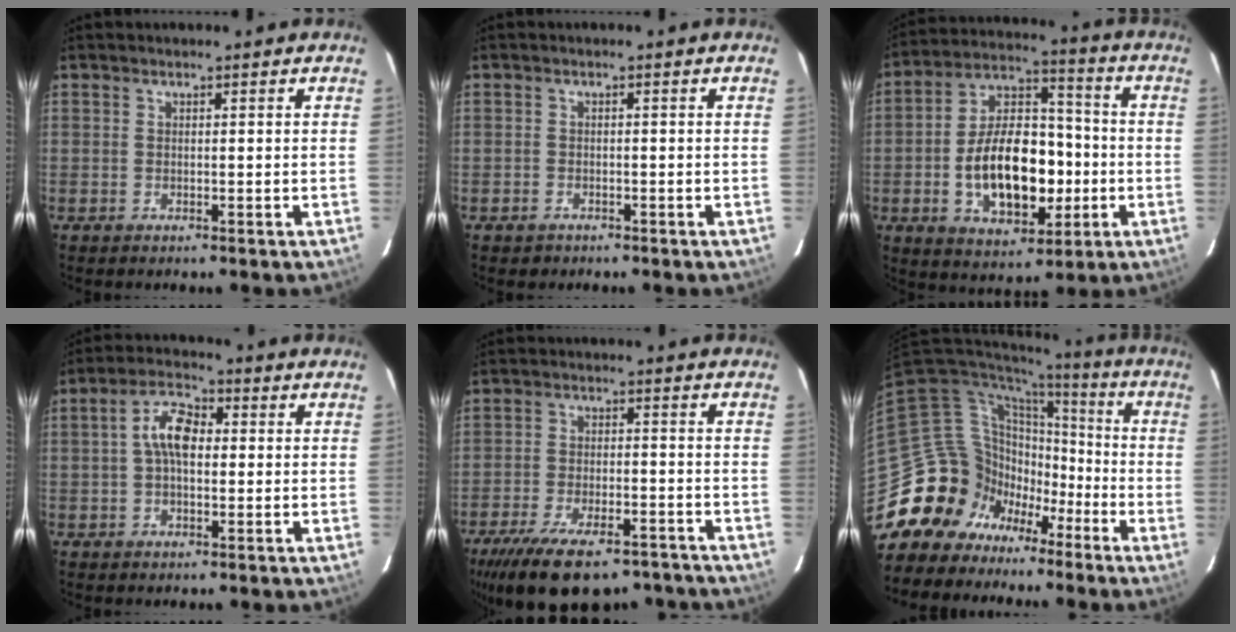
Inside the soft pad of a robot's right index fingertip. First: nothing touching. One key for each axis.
{"total": 1.6, "fx": -1.0, "fy": 1.2, "fz": 0.2, "tx": -0.008, "ty": 0.005, "tz": -0.011}
{"total": 17.7, "fx": -3.6, "fy": 10.0, "fz": 14.2, "tx": -0.267, "ty": 0.021, "tz": -0.047}
{"total": 6.9, "fx": 0.5, "fy": 3.8, "fz": 5.7, "tx": -0.110, "ty": 0.021, "tz": 0.007}
{"total": 19.4, "fx": -14.3, "fy": 7.7, "fz": 10.6, "tx": -0.213, "ty": -0.030, "tz": -0.211}
{"total": 16.2, "fx": -7.9, "fy": 13.8, "fz": 2.9, "tx": -0.087, "ty": 0.046, "tz": -0.133}